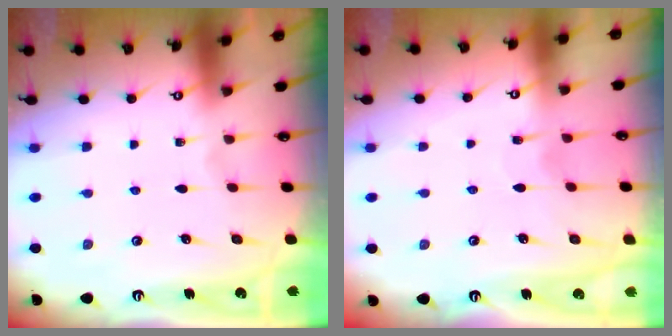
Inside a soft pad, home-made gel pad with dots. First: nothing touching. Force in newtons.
{"total": 5.8, "press": 5.8, "slide": 0.6}